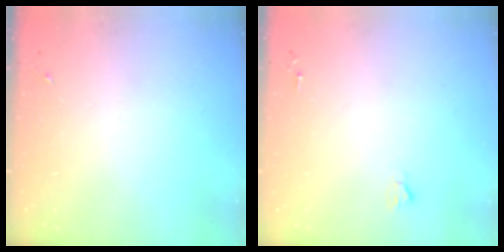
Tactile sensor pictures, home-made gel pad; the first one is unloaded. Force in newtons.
{"total": 1.9, "press": 1.9, "slide": 0.2}